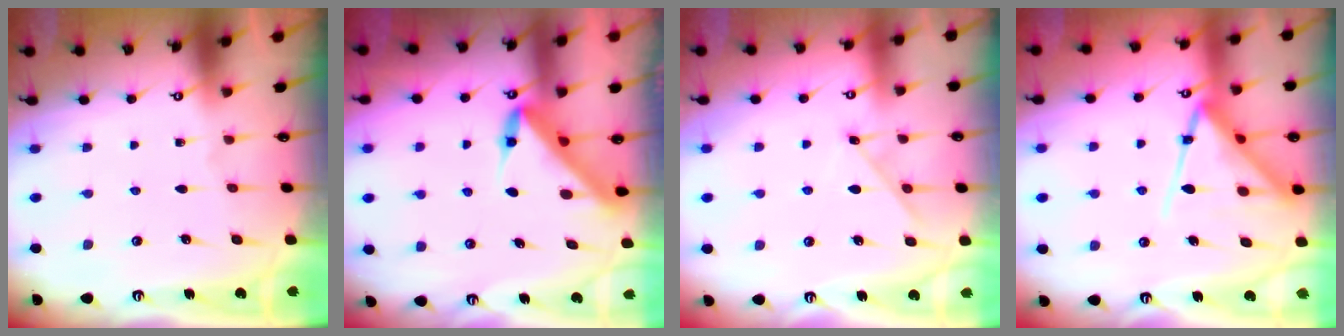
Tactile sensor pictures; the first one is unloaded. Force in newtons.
{"total": 4.6, "press": 4.6, "slide": 0.4}
{"total": 4.4, "press": 4.4, "slide": 0.7}
{"total": 13.9, "press": 13.8, "slide": 1.3}